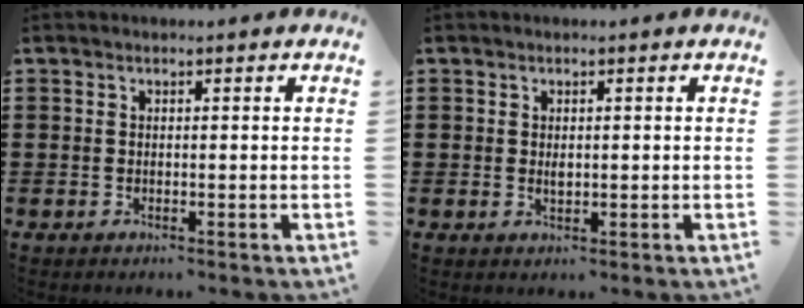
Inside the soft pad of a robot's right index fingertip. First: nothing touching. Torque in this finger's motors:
{"motor_torque": [-0.15, 0.40, -0.02, -0.04]}